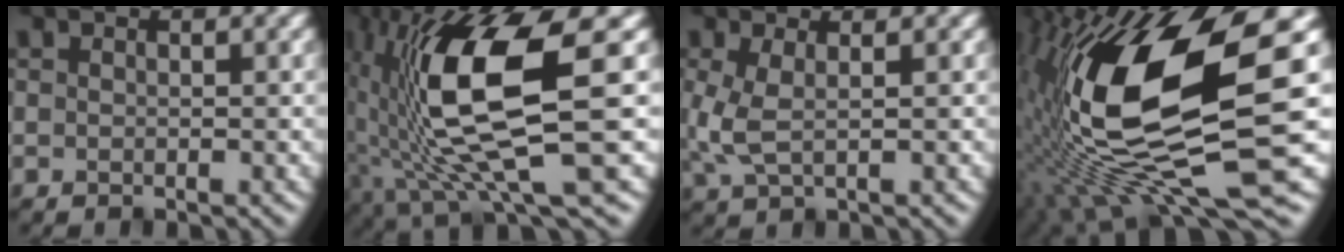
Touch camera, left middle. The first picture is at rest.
{"total": 12.4, "force": [1.4, 3.6, 11.8], "torque": [-0.213, -0.009, 0.032]}
{"total": 2.9, "force": [0.3, 1.2, 2.6], "torque": [-0.070, -0.002, 0.006]}
{"total": 16.0, "force": [1.7, 5.1, 15.0], "torque": [-0.298, -0.004, 0.035]}